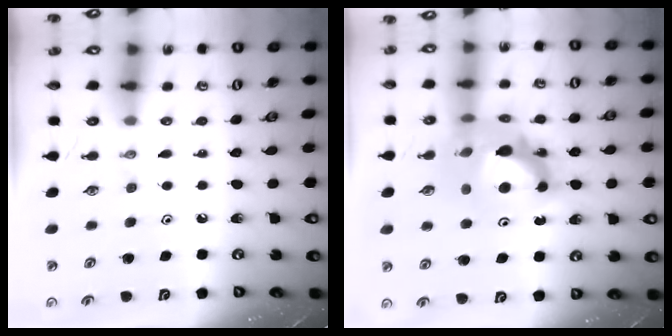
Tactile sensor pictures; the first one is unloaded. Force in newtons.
{"total": 14.0, "press": 13.9, "slide": 1.7}